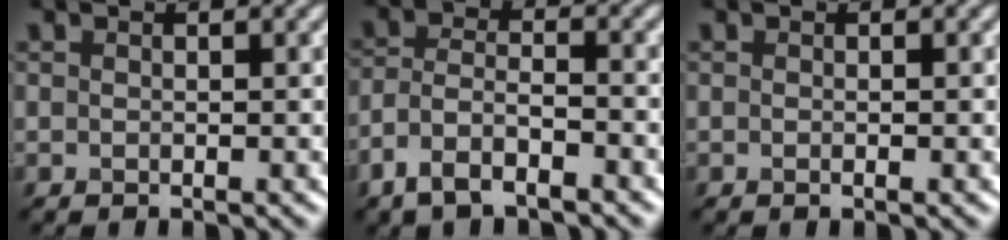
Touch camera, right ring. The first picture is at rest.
{"total": 4.4, "force": [-3.1, 1.6, 2.7], "torque": [-0.051, 0.002, -0.067]}
{"total": 0.6, "force": [-0.1, 0.1, 0.6], "torque": [-0.009, -0.004, -0.002]}